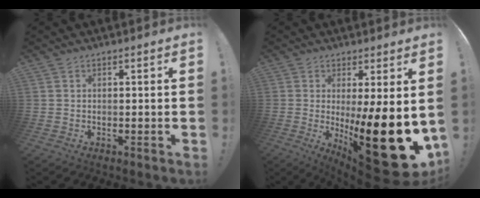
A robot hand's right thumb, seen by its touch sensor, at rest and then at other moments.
{"total": 22.2, "force": [-3.9, 5.7, 21.1], "torque": [-0.291, -0.019, -0.048]}